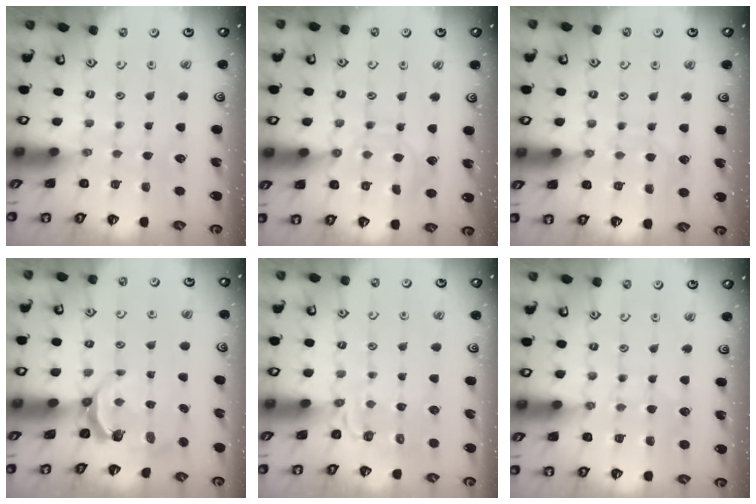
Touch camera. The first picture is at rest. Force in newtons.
{"total": 9.2, "press": 9.2, "slide": 0.9}
{"total": 7.1, "press": 7.1, "slide": 0.2}
{"total": 5.6, "press": 4.5, "slide": 3.3}
{"total": 3.5, "press": 2.6, "slide": 2.4}
{"total": 5.5, "press": 5.5, "slide": 0.6}